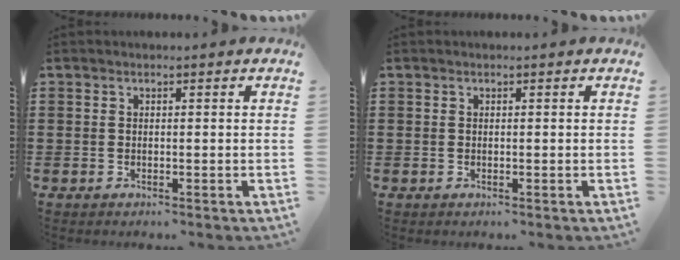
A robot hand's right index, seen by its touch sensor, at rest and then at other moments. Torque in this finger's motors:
{"motor_torque": [-0.01, 0.01, 0.00, 0.00]}